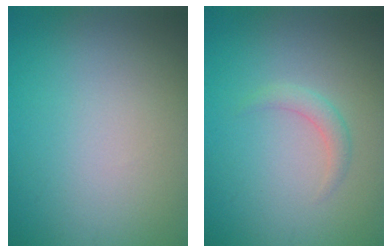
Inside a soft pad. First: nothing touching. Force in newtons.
{"total": 1.4, "press": 1.4, "slide": 0.1}